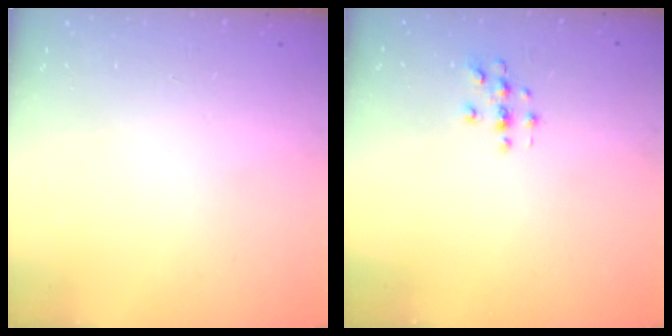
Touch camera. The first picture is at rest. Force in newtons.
{"total": 2.9, "press": 2.9, "slide": 0.3}